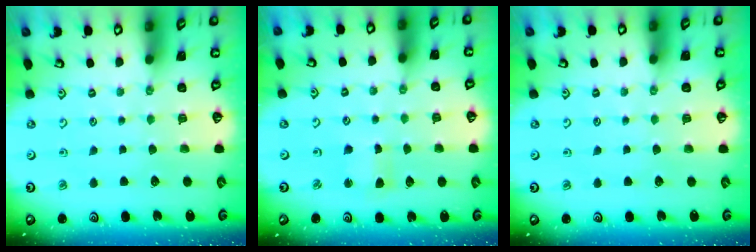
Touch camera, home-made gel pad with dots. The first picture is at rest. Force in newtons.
{"total": 2.7, "press": 2.7, "slide": 0.2}
{"total": 0.0}